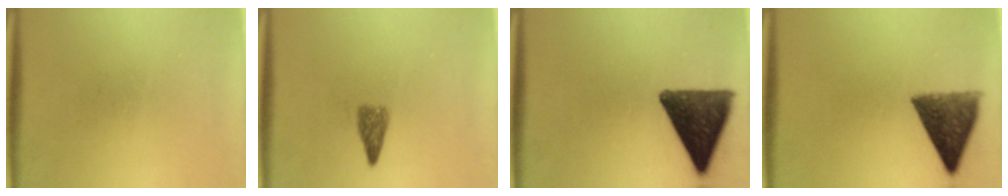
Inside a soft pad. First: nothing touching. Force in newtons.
{"total": 2.3}
{"total": 13.0}
{"total": 9.2}